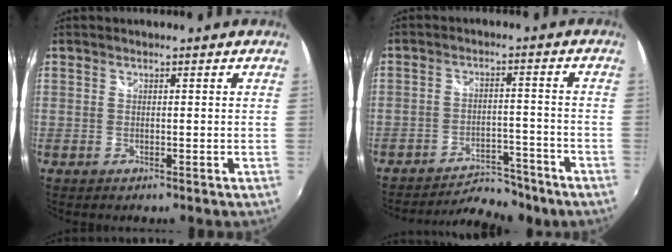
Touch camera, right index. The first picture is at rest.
{"total": 11.1, "force": [-10.3, 2.8, 3.0], "torque": [-0.075, 0.004, -0.141]}